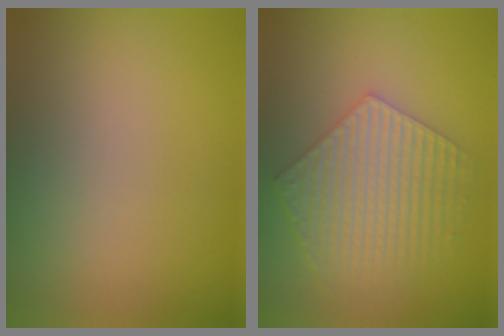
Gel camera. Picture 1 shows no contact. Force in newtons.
{"total": 5.8, "press": 4.3, "slide": 3.8}